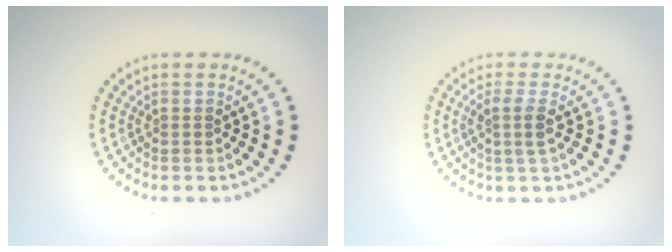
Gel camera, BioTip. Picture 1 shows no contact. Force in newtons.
{"total": 1.9, "press": 1.6, "slide": 1.1}